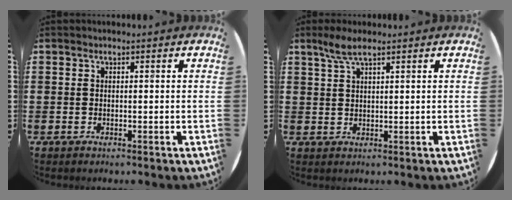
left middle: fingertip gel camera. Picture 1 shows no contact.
{"total": 3.4, "force": [2.4, 0.6, 2.4], "torque": [-0.051, 0.004, 0.043]}